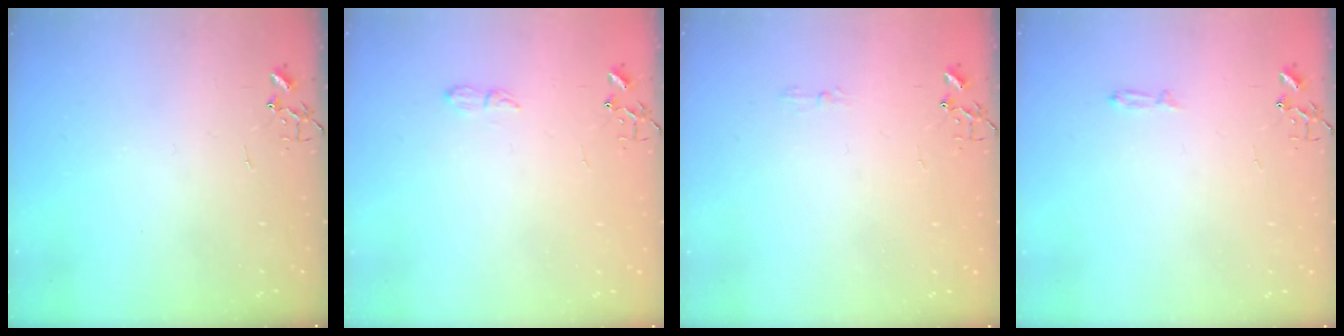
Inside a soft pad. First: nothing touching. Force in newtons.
{"total": 5.8, "press": 5.7, "slide": 0.7}
{"total": 4.0, "press": 3.9, "slide": 0.4}
{"total": 3.0, "press": 2.9, "slide": 0.5}